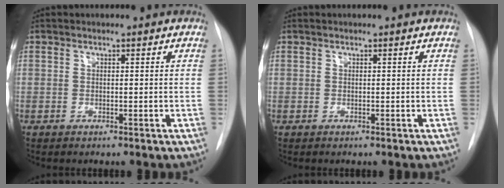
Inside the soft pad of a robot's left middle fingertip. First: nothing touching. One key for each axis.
{"total": 0.0}